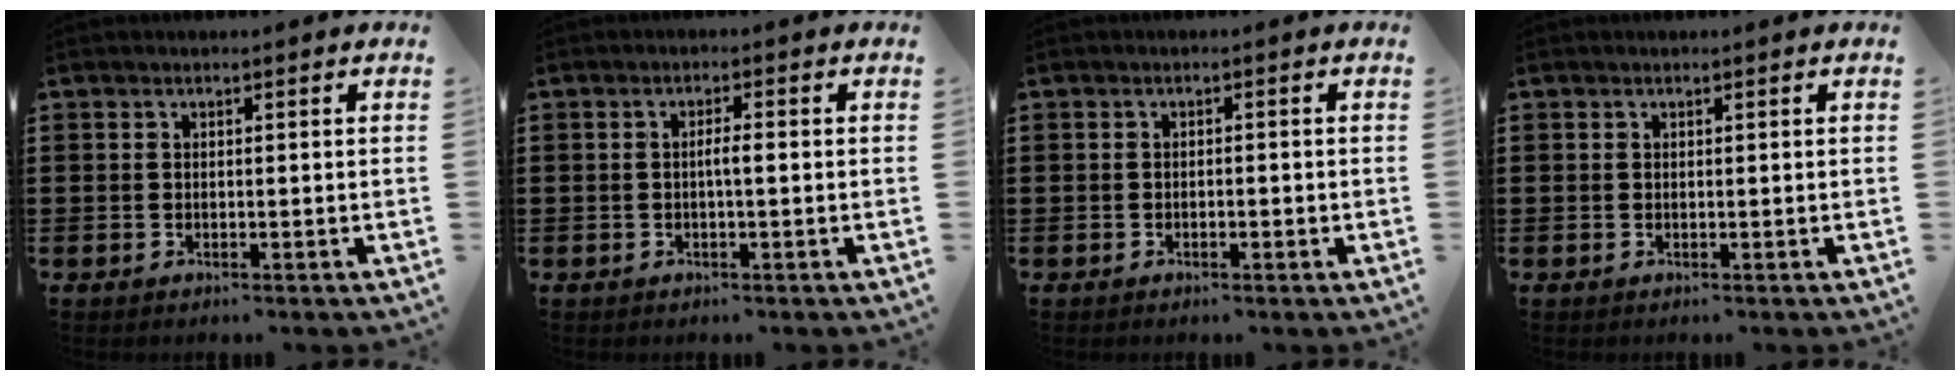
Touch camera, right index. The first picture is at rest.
{"total": 1.9, "force": [-0.4, 0.1, 1.8], "torque": [-0.033, -0.001, -0.008]}
{"total": 0.8, "force": [-0.5, 0.2, 0.5], "torque": [-0.012, -0.002, -0.008]}
{"total": 0.0}